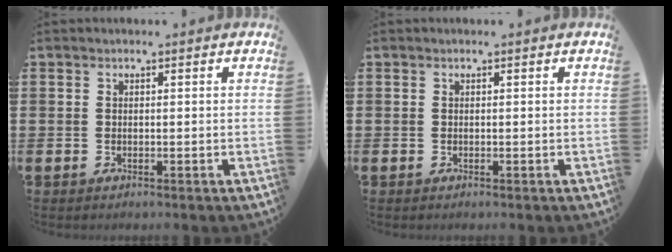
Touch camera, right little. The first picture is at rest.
{"total": 0.0}